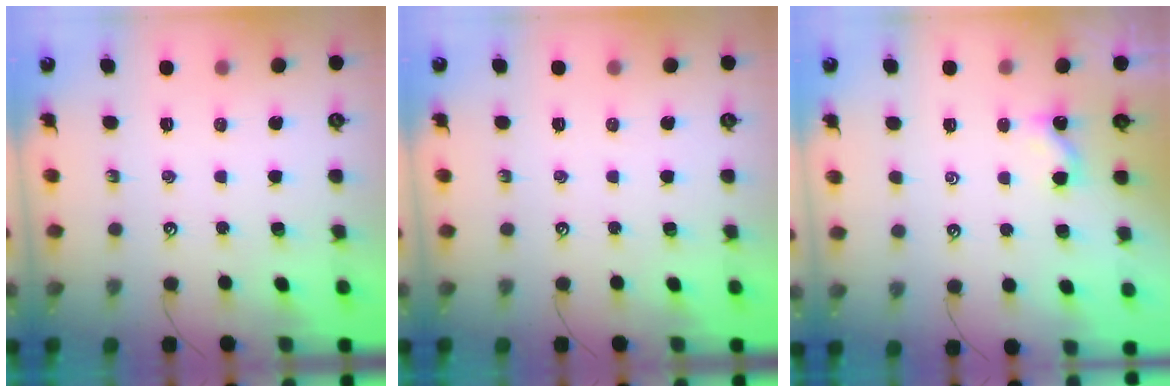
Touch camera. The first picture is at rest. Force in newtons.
{"total": 0.0}
{"total": 2.5, "press": 2.5, "slide": 0.1}